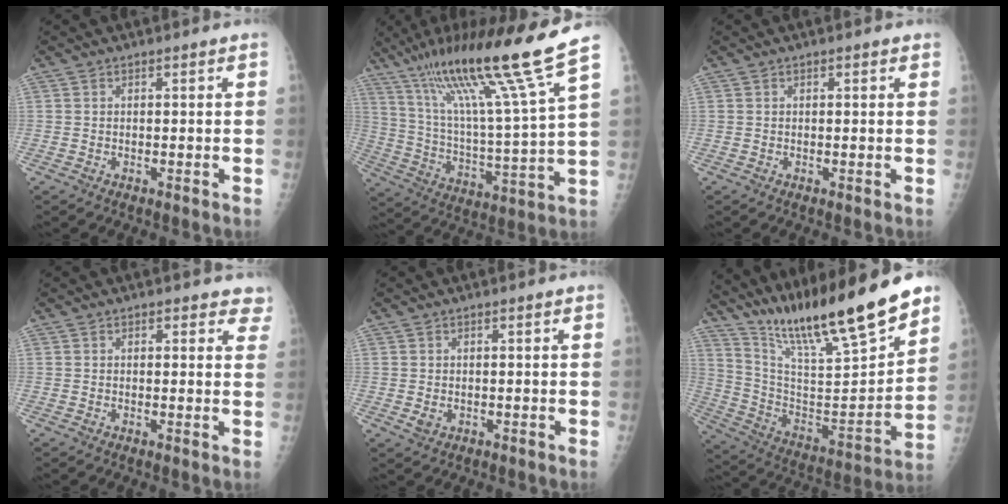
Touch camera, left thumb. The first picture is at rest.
{"total": 21.4, "force": [15.1, -0.8, 15.1], "torque": [-0.239, -0.076, 0.266]}
{"total": 0.9, "force": [0.5, 0.4, 0.6], "torque": [-0.008, 0.000, 0.004]}
{"total": 3.9, "force": [3.0, 2.0, 1.4], "torque": [0.024, -0.010, 0.022]}
{"total": 1.7, "force": [-0.2, 1.3, 1.1], "torque": [-0.017, -0.002, 0.002]}
{"total": 25.1, "force": [19.6, 3.7, 15.3], "torque": [-0.231, -0.093, 0.339]}